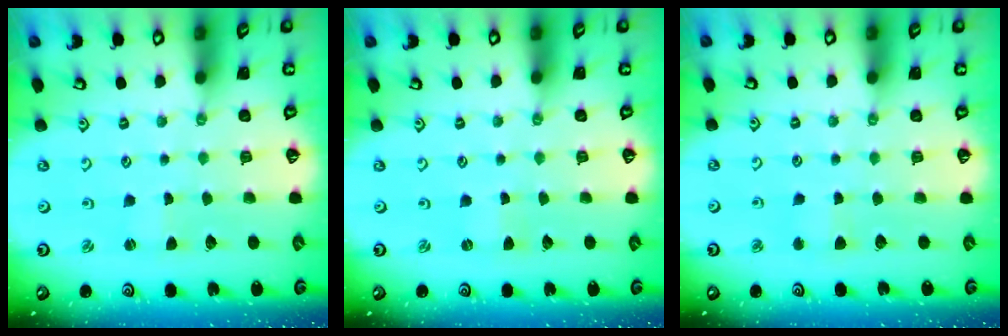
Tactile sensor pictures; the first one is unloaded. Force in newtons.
{"total": 0.0}
{"total": 2.8, "press": 2.8, "slide": 0.4}